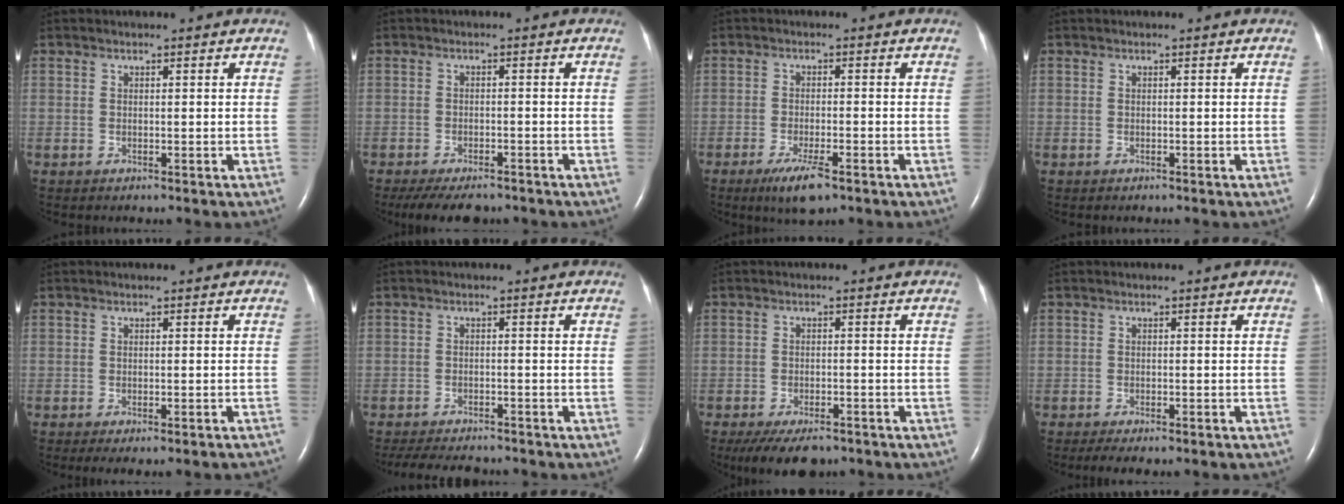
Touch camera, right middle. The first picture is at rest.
{"total": 8.5, "force": [-7.1, 2.9, 3.7], "torque": [-0.055, -0.010, -0.102]}
{"total": 5.4, "force": [-3.4, 1.0, 4.1], "torque": [-0.083, -0.012, -0.053]}
{"total": 0.0}
{"total": 7.3, "force": [-6.5, 1.1, 3.3], "torque": [-0.036, -0.006, -0.075]}
{"total": 10.3, "force": [-9.2, 2.5, 3.9], "torque": [-0.071, -0.011, -0.128]}
{"total": 8.5, "force": [-6.6, 3.4, 4.3], "torque": [-0.066, -0.006, -0.100]}
{"total": 6.5, "force": [-5.3, 1.6, 3.4], "torque": [-0.046, -0.008, -0.067]}